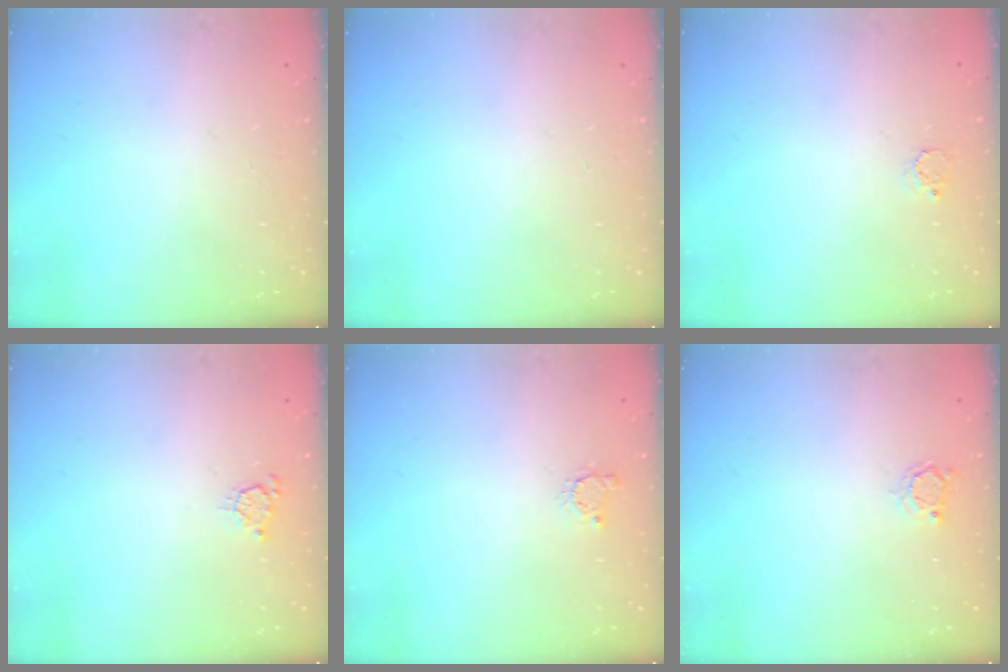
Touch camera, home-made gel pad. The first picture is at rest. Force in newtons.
{"total": 0.0}
{"total": 2.3, "press": 2.3, "slide": 0.2}
{"total": 4.3, "press": 4.2, "slide": 0.5}
{"total": 2.2, "press": 2.2, "slide": 0.4}
{"total": 3.0, "press": 3.0, "slide": 0.4}